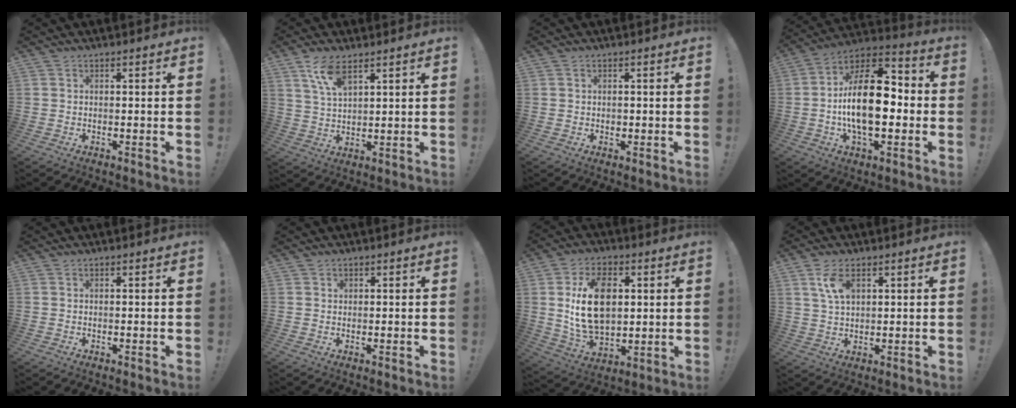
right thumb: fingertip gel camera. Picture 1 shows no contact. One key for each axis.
{"total": 8.1, "fx": 5.4, "fy": 2.9, "fz": 5.3, "tx": -0.106, "ty": -0.018, "tz": 0.100}
{"total": 0.7, "fx": -0.2, "fy": 0.6, "fz": 0.2, "tx": -0.009, "ty": 0.003, "tz": -0.003}
{"total": 21.0, "fx": -2.3, "fy": 10.7, "fz": 17.9, "tx": -0.326, "ty": 0.013, "tz": -0.046}
{"total": 0.0}
{"total": 0.7, "fx": 0.4, "fy": 0.6, "fz": 0.0, "tx": 0.006, "ty": -0.003, "tz": 0.007}
{"total": 17.9, "fx": 3.0, "fy": 12.0, "fz": 13.0, "tx": -0.222, "ty": 0.000, "tz": 0.053}
{"total": 6.8, "fx": 3.1, "fy": 3.6, "fz": 5.0, "tx": -0.084, "ty": -0.008, "tz": 0.056}